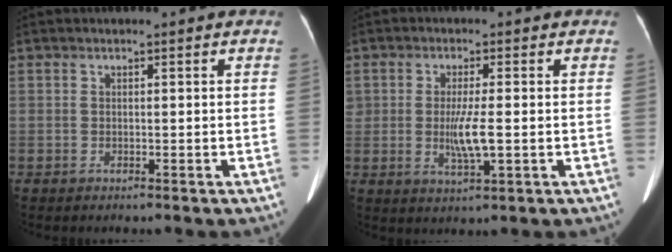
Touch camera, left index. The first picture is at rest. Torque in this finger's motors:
{"motor_torque": [0.16, -0.05, 0.14, 0.06]}